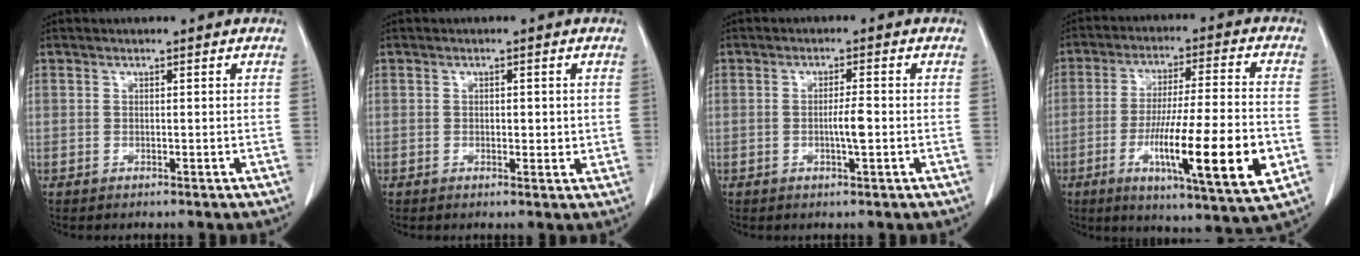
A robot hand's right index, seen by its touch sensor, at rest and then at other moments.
{"total": 2.4, "force": [0.2, 1.2, 2.1], "torque": [-0.026, 0.000, 0.002]}
{"total": 2.9, "force": [-0.5, 0.2, 2.8], "torque": [-0.052, -0.001, -0.009]}
{"total": 18.1, "force": [-5.3, 1.1, 17.2], "torque": [-0.276, -0.023, -0.082]}